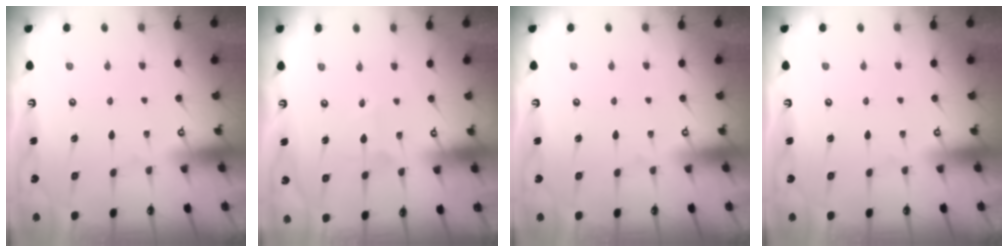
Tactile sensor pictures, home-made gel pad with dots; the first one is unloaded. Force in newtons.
{"total": 3.5, "press": 3.5, "slide": 0.5}
{"total": 0.0}
{"total": 0.0}